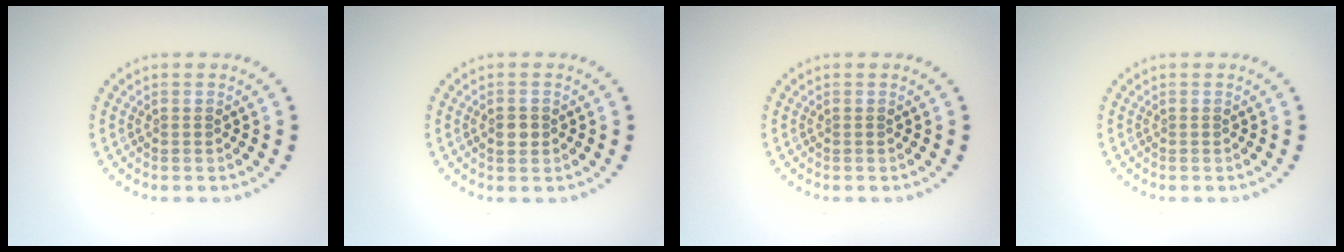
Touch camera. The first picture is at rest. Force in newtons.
{"total": 1.6, "press": 1.6, "slide": 0.2}
{"total": 0.0}
{"total": 0.0}